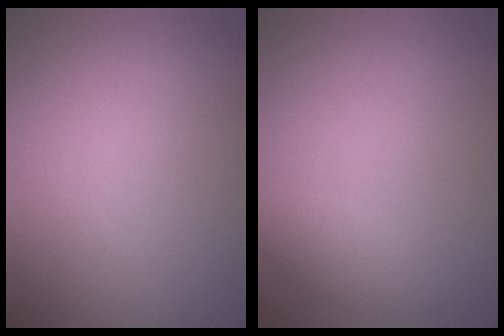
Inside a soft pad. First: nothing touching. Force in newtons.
{"total": 1.2, "press": 1.2, "slide": 0.1}